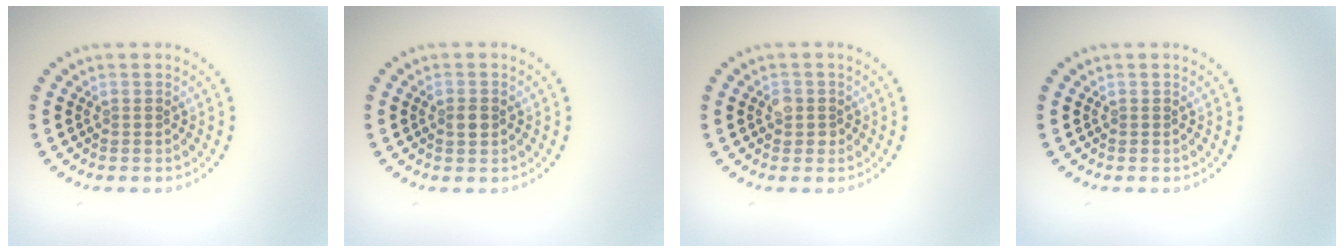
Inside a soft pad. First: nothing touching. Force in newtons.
{"total": 1.3, "press": 1.3, "slide": 0.3}
{"total": 1.5, "press": 1.5, "slide": 0.4}
{"total": 0.0}